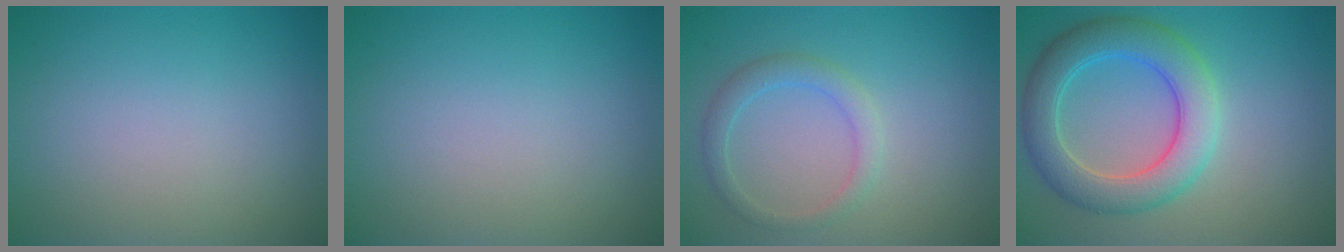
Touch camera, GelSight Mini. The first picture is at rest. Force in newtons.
{"total": 0.0}
{"total": 2.2, "press": 2.2, "slide": 0.1}
{"total": 6.0, "press": 6.0, "slide": 0.2}